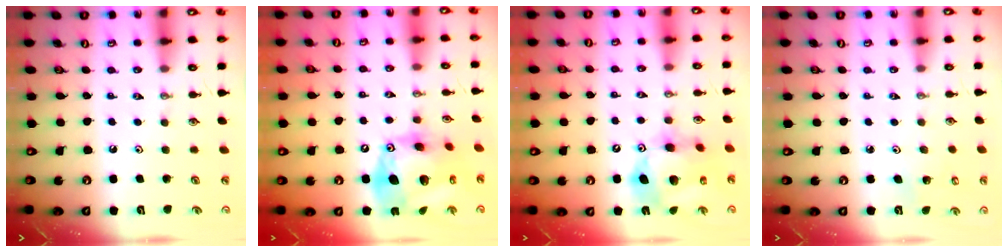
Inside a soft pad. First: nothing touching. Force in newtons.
{"total": 21.2, "press": 21.1, "slide": 2.5}
{"total": 15.2, "press": 15.1, "slide": 1.5}
{"total": 2.0, "press": 2.0, "slide": 0.2}